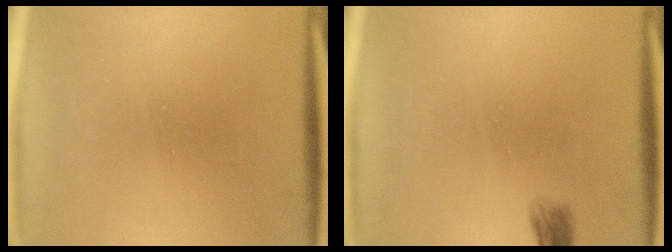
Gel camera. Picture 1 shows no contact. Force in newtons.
{"total": 1.6}